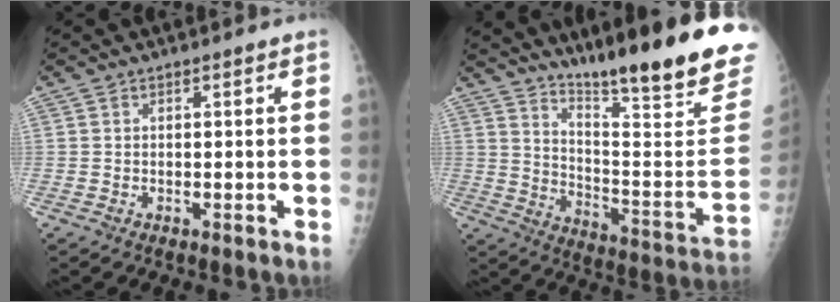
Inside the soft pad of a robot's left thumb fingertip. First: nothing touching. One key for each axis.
{"total": 25.8, "fx": 19.4, "fy": 2.5, "fz": 16.8, "tx": -0.234, "ty": -0.133, "tz": 0.284}